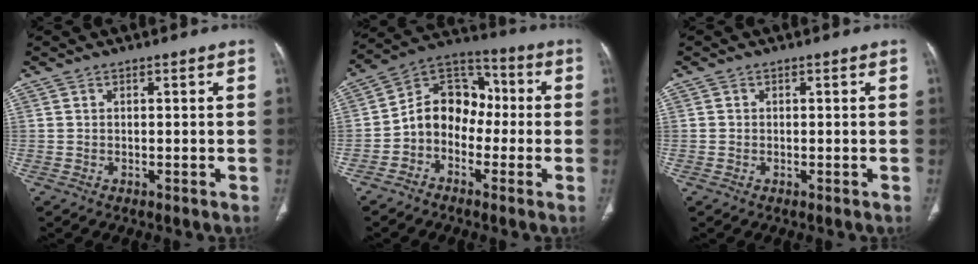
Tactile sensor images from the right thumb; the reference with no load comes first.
{"total": 11.0, "force": [-2.2, 8.8, 6.2], "torque": [-0.073, 0.051, -0.056]}
{"total": 0.5, "force": [-0.1, 0.5, 0.1], "torque": [0.000, 0.004, -0.002]}